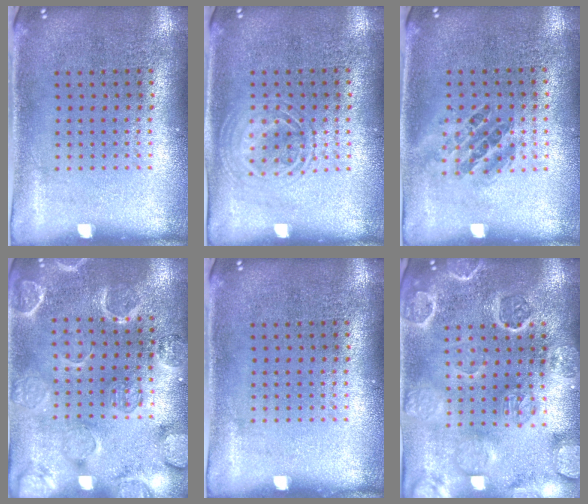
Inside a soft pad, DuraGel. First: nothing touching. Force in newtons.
{"total": 1.3, "press": 1.2, "slide": 0.2}
{"total": 0.9, "press": 0.8, "slide": 0.4}
{"total": 2.5, "press": 2.5, "slide": 0.1}
{"total": 0.0}
{"total": 3.3, "press": 3.1, "slide": 1.1}